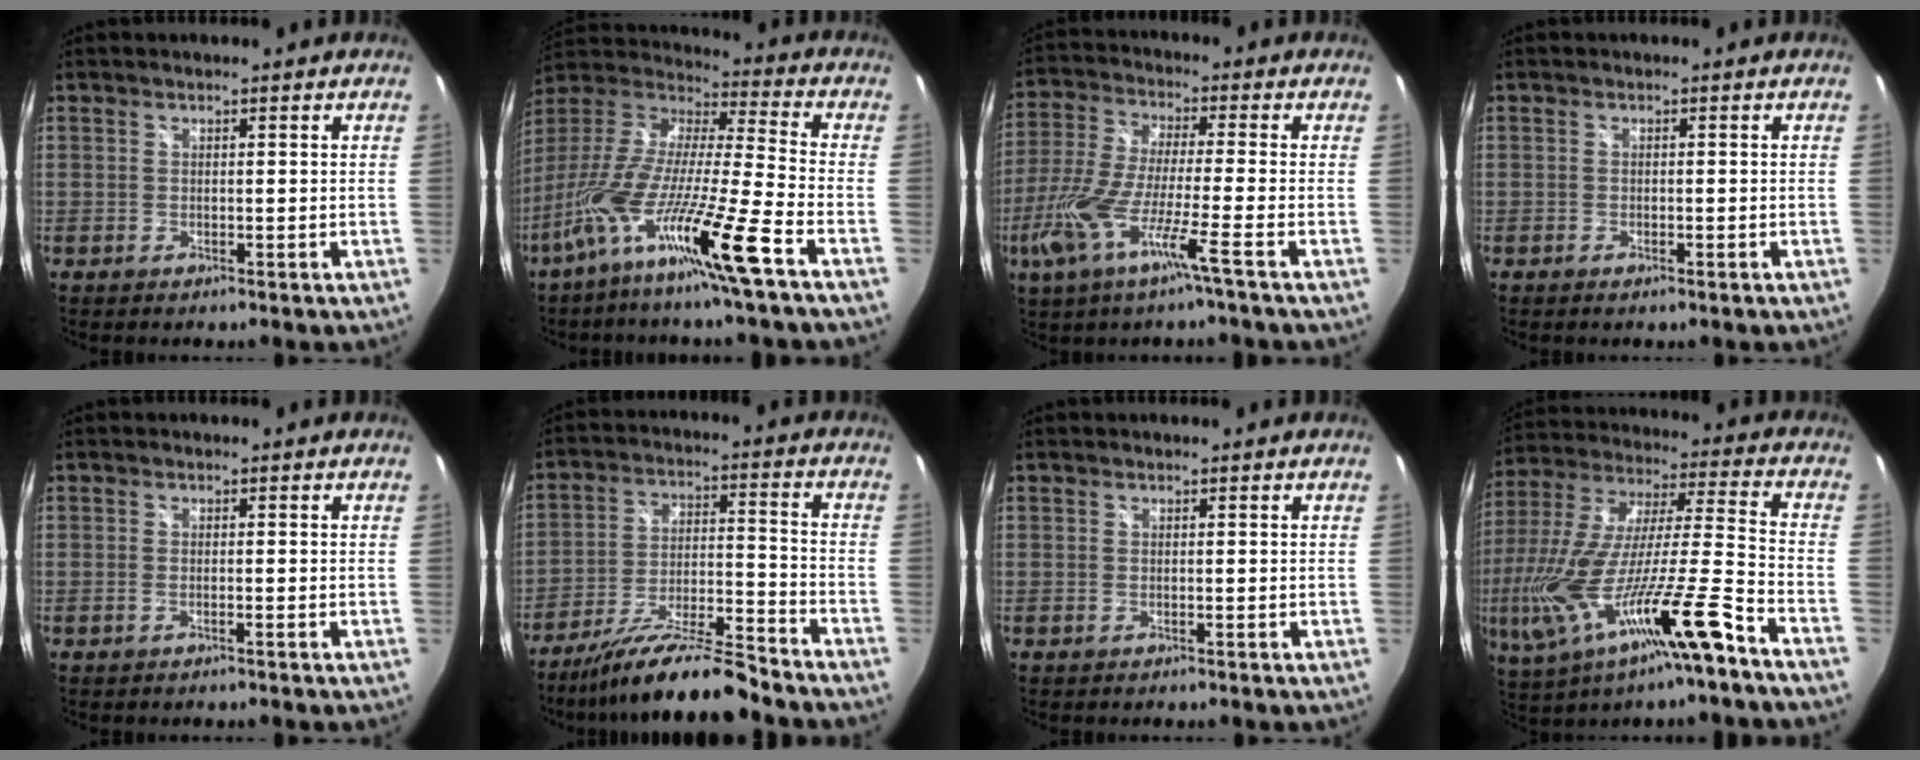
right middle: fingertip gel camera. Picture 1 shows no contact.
{"total": 21.3, "force": [-12.0, -0.3, 17.5], "torque": [-0.315, -0.055, -0.218]}
{"total": 12.8, "force": [-6.2, 0.6, 11.2], "torque": [-0.240, -0.021, -0.123]}
{"total": 1.2, "force": [-0.8, 0.4, 0.8], "torque": [-0.013, -0.003, -0.014]}
{"total": 0.9, "force": [-0.7, 0.1, 0.6], "torque": [-0.012, 0.001, -0.013]}
{"total": 15.7, "force": [-13.9, 0.5, 7.4], "torque": [-0.149, -0.024, -0.234]}
{"total": 0.0}
{"total": 26.4, "force": [-13.9, 2.0, 22.4], "torque": [-0.402, -0.080, -0.238]}